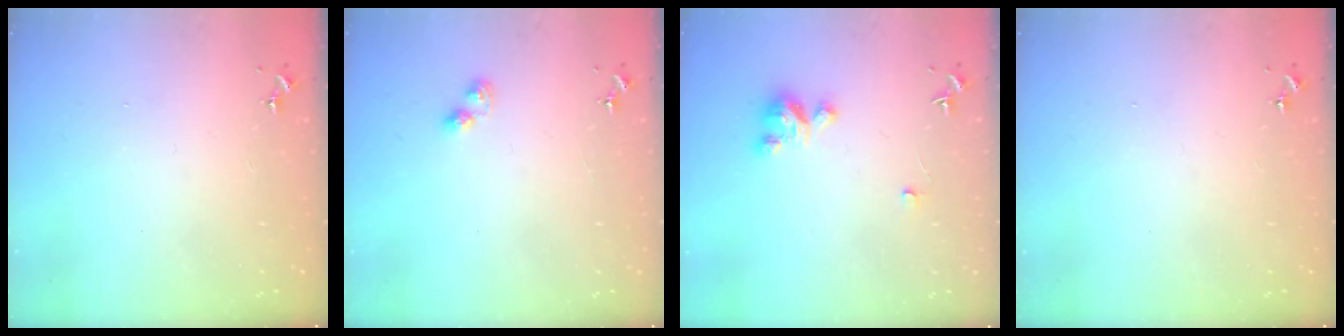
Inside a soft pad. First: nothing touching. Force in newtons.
{"total": 2.6, "press": 2.6, "slide": 0.4}
{"total": 4.9, "press": 4.9, "slide": 0.2}
{"total": 0.0}